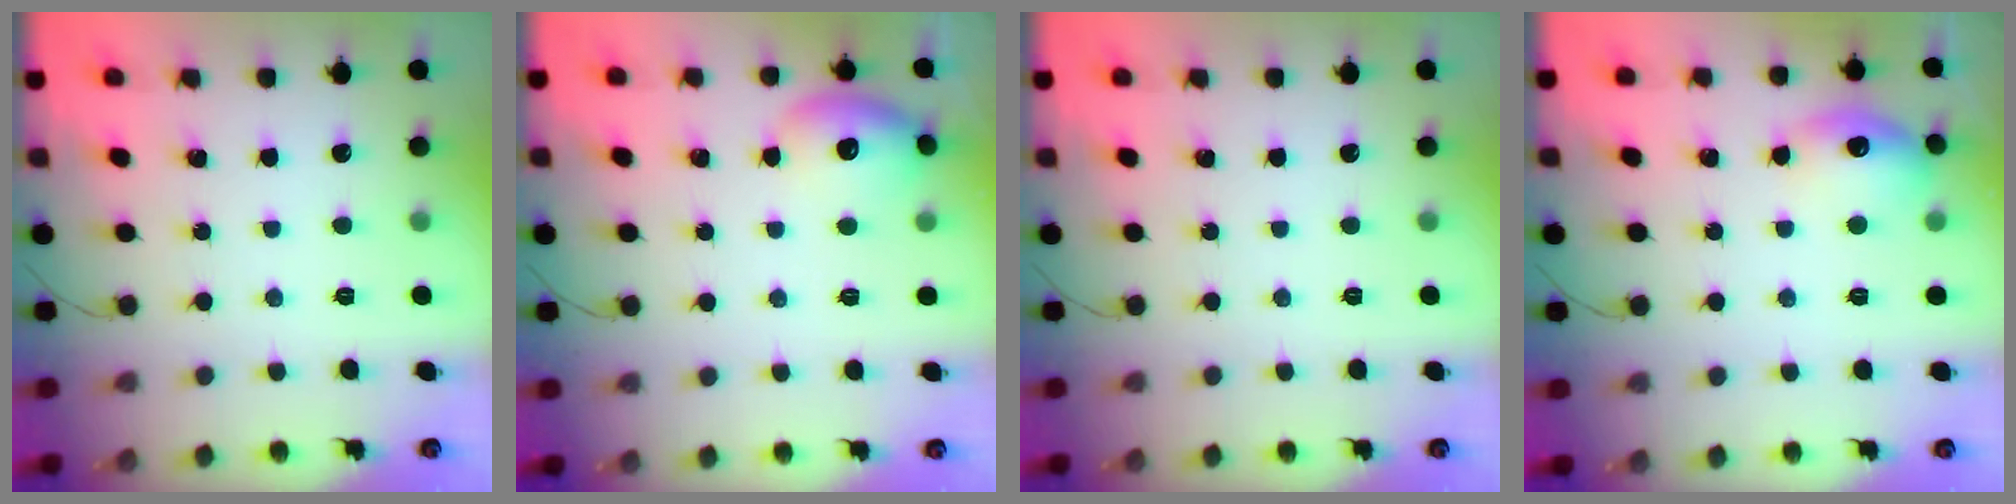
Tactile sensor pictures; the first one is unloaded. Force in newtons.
{"total": 10.6, "press": 10.5, "slide": 1.3}
{"total": 0.0}
{"total": 11.8, "press": 11.7, "slide": 0.7}